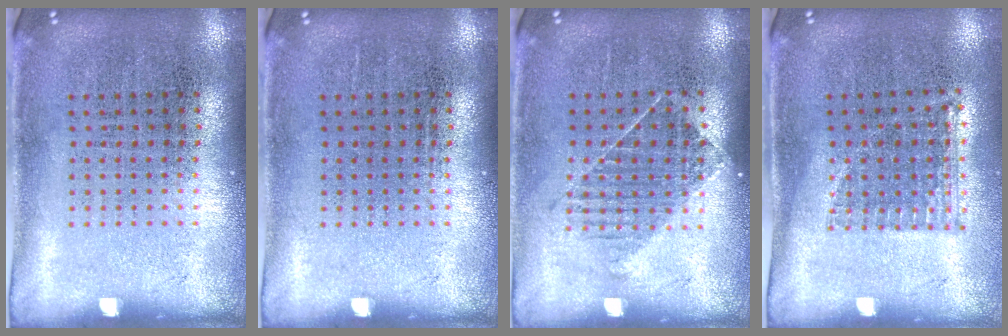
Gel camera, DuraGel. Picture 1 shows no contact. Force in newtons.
{"total": 0.0}
{"total": 1.1, "press": 0.9, "slide": 0.7}
{"total": 1.0, "press": 0.9, "slide": 0.5}